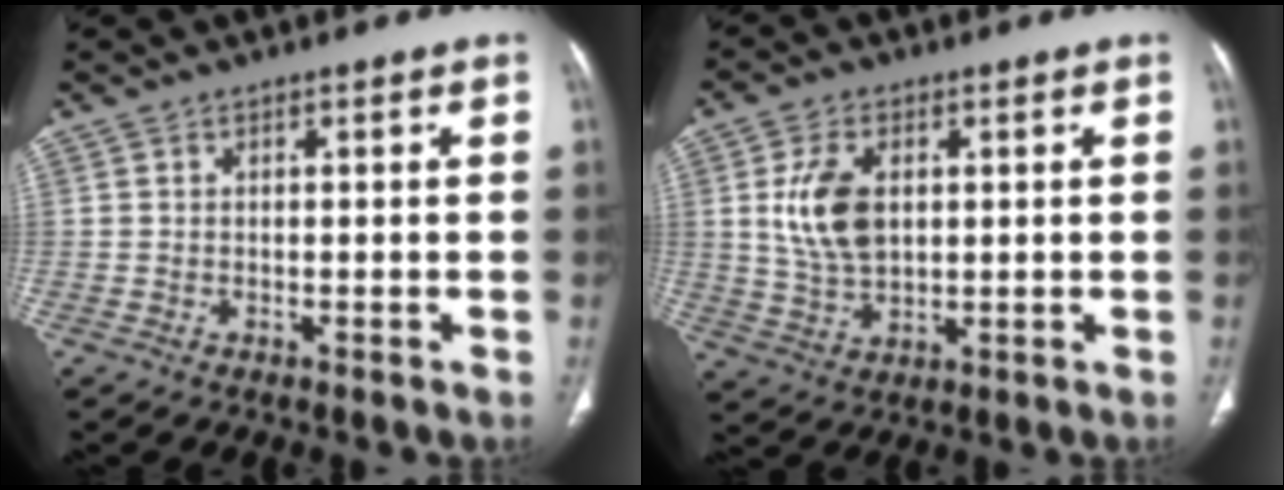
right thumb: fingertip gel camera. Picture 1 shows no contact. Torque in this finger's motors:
{"motor_torque": [0.04, 0.05, 0.72, 0.40, 0.08]}